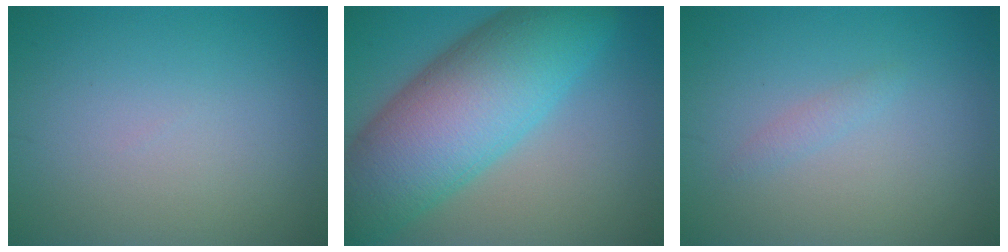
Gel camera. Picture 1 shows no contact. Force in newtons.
{"total": 12.8, "press": 12.8, "slide": 0.2}
{"total": 0.9, "press": 0.8, "slide": 0.1}